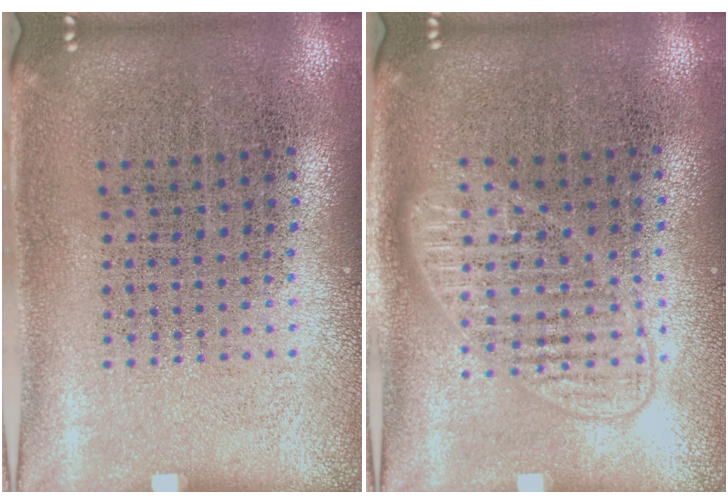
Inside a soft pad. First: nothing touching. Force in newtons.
{"total": 1.3, "press": 1.3, "slide": 0.3}